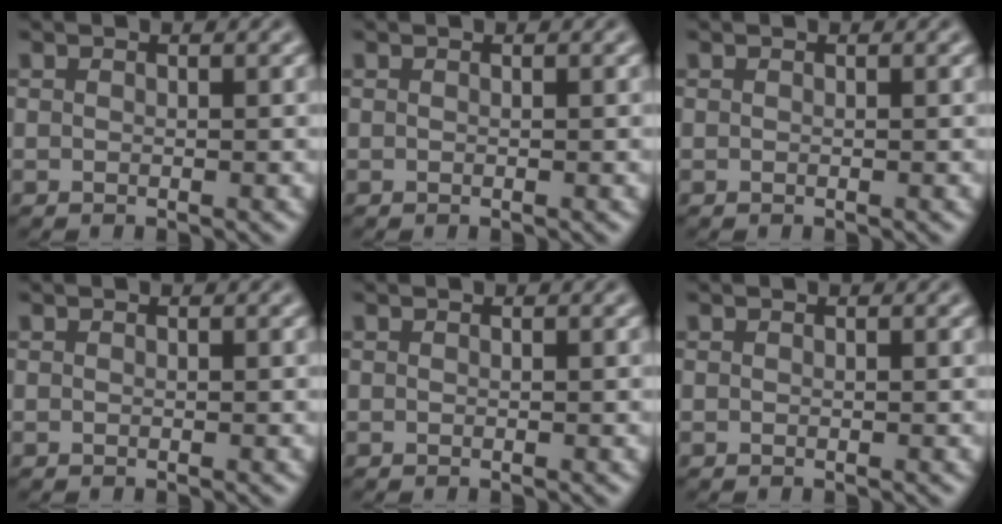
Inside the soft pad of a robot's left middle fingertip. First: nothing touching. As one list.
[{"total": 0.0}, {"total": 0.0}, {"total": 0.0}, {"total": 0.0}, {"total": 0.0}]